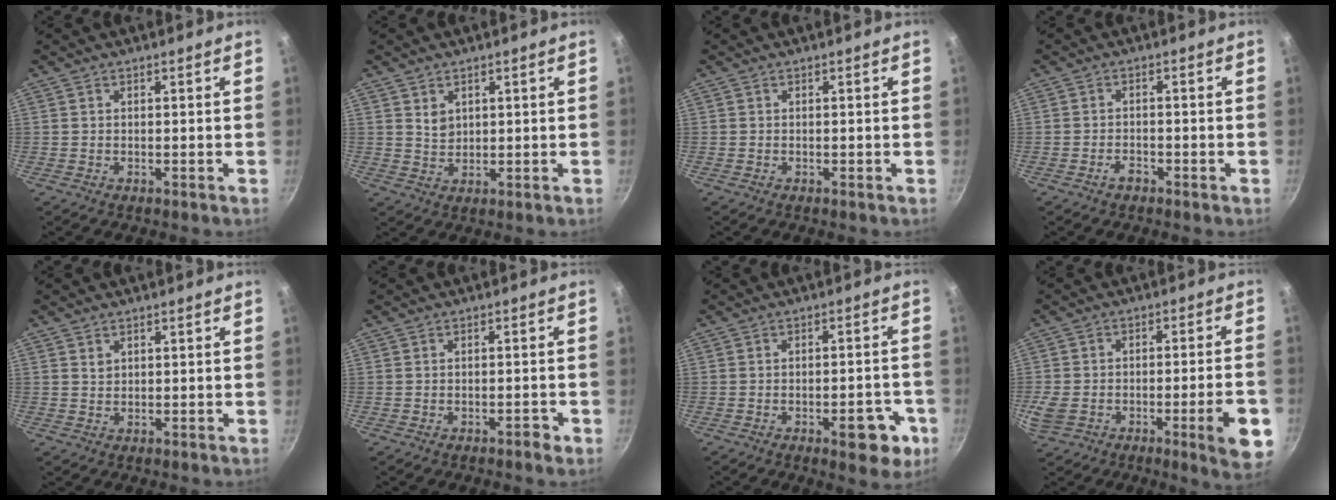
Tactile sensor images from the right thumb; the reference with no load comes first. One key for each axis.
{"total": 3.1, "fx": 1.4, "fy": 2.3, "fz": 1.5, "tx": -0.016, "ty": -0.007, "tz": 0.030}
{"total": 0.0}
{"total": 2.0, "fx": -1.4, "fy": 0.8, "fz": 1.2, "tx": -0.019, "ty": 0.015, "tz": -0.024}
{"total": 1.3, "fx": 0.7, "fy": 0.9, "fz": 0.5, "tx": -0.007, "ty": 0.000, "tz": 0.013}
{"total": 1.7, "fx": -1.2, "fy": 0.5, "fz": 1.2, "tx": -0.017, "ty": 0.017, "tz": -0.011}
{"total": 8.7, "fx": -3.7, "fy": 3.7, "fz": 6.9, "tx": -0.058, "ty": 0.020, "tz": -0.040}
{"total": 14.0, "fx": -4.8, "fy": 4.2, "fz": 12.5, "tx": -0.190, "ty": 0.015, "tz": -0.071}